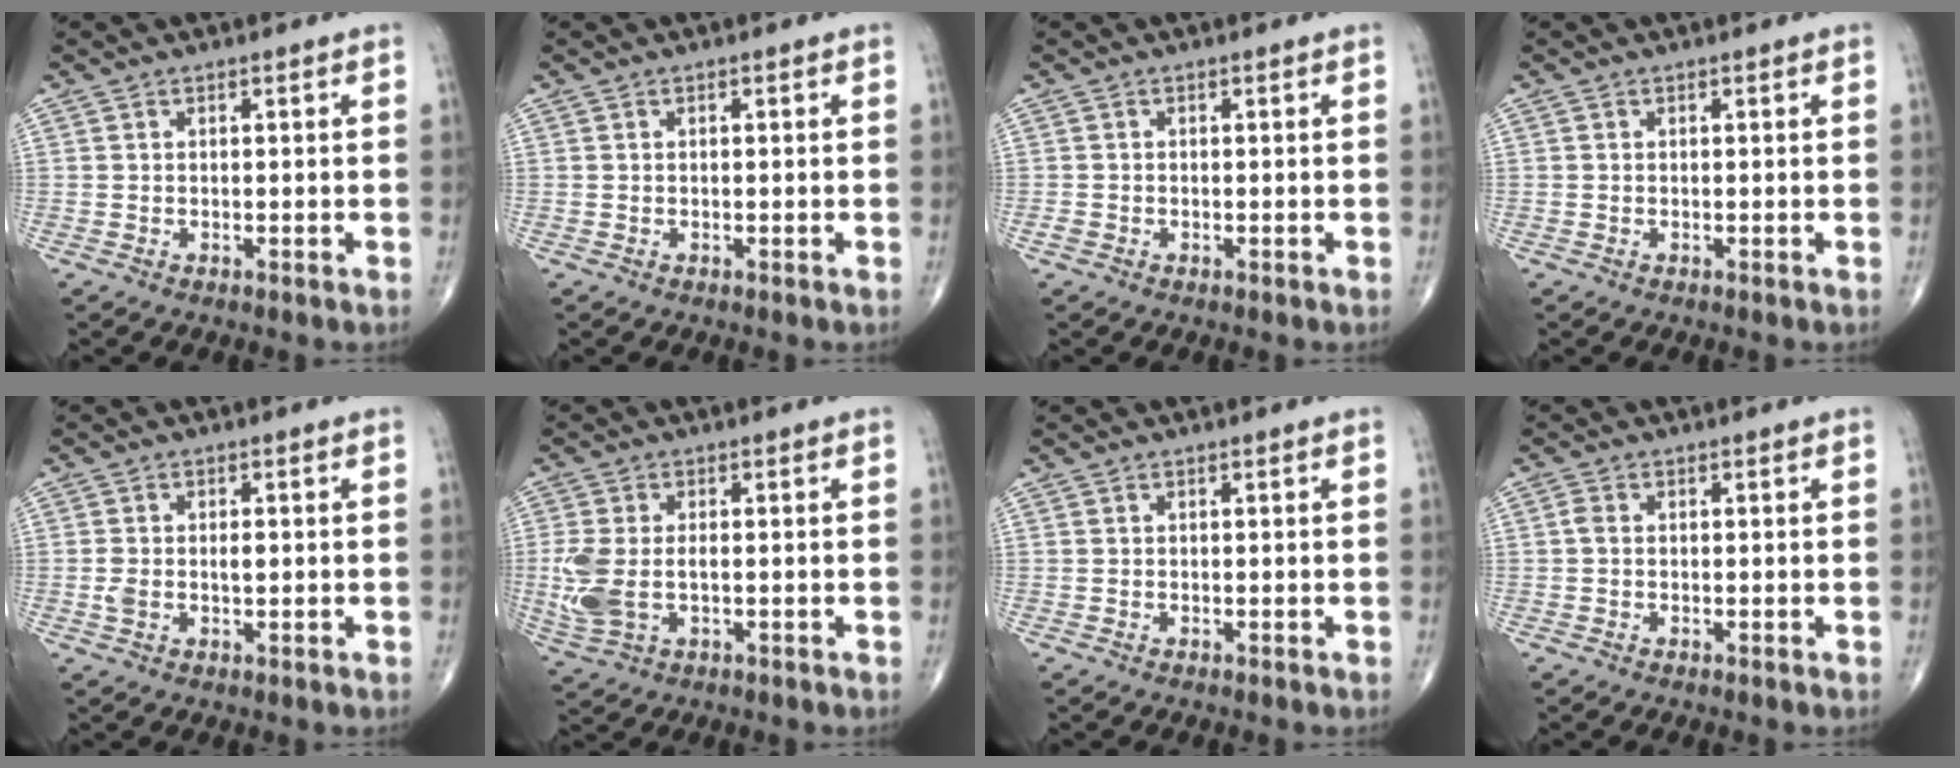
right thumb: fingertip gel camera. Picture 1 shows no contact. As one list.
[{"total": 0.0}, {"total": 0.8, "force": [-0.4, 0.6, 0.3], "torque": [-0.007, 0.001, -0.007]}, {"total": 0.0}, {"total": 3.5, "force": [-0.1, 2.0, 2.9], "torque": [-0.063, 0.010, 0.002]}, {"total": 8.0, "force": [-0.8, 4.6, 6.5], "torque": [-0.164, 0.000, -0.009]}, {"total": 0.0}, {"total": 1.2, "force": [-0.1, 0.8, 0.8], "torque": [-0.015, 0.000, -0.004]}]